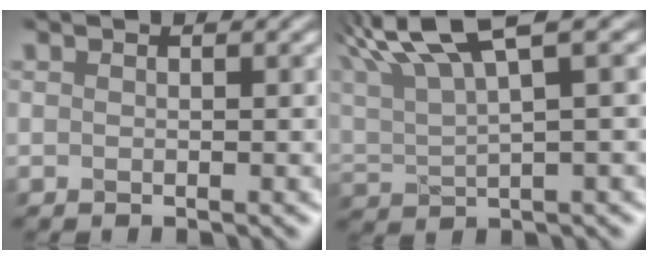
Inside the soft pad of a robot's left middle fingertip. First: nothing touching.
{"total": 6.5, "force": [4.2, 1.1, 4.8], "torque": [-0.103, 0.027, 0.098]}